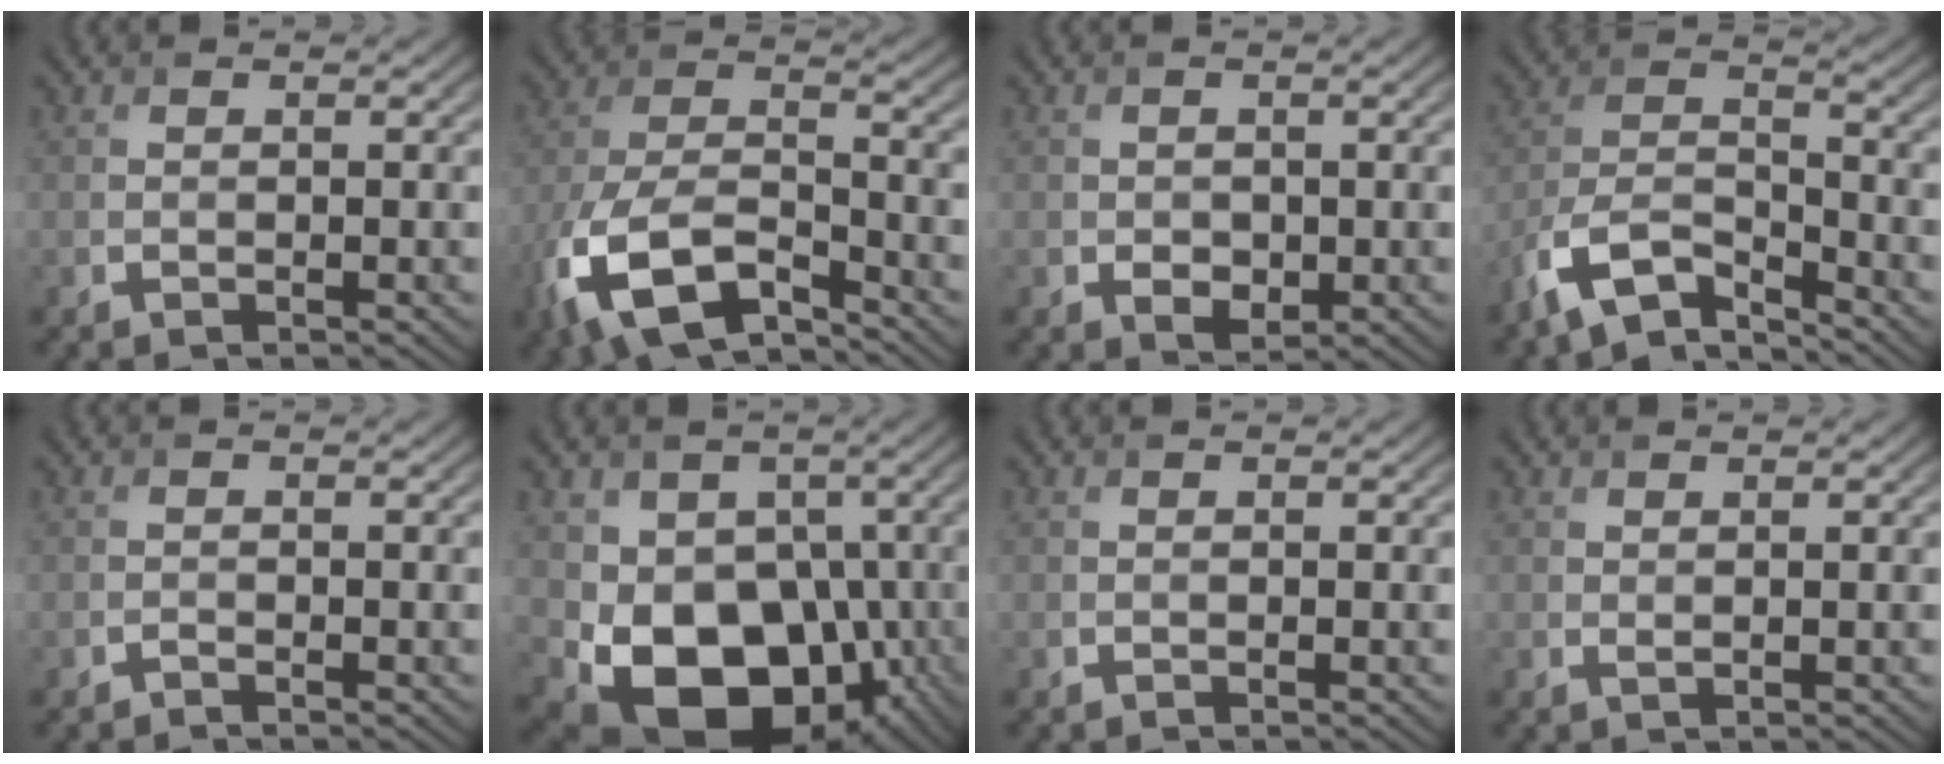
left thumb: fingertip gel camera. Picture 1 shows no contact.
{"total": 12.7, "force": [-7.5, 5.6, 8.6], "torque": [-0.194, -0.019, -0.159]}
{"total": 2.2, "force": [-0.3, 1.7, 1.2], "torque": [-0.027, -0.011, -0.006]}
{"total": 9.2, "force": [-6.8, 3.1, 5.3], "torque": [-0.108, -0.006, -0.148]}
{"total": 0.5, "force": [-0.5, 0.1, 0.2], "torque": [-0.002, 0.001, -0.010]}
{"total": 15.5, "force": [-4.0, 11.4, 9.8], "torque": [-0.153, -0.038, -0.062]}
{"total": 0.0}
{"total": 0.6, "force": [0.4, 0.1, 0.3], "torque": [-0.010, -0.001, 0.009]}